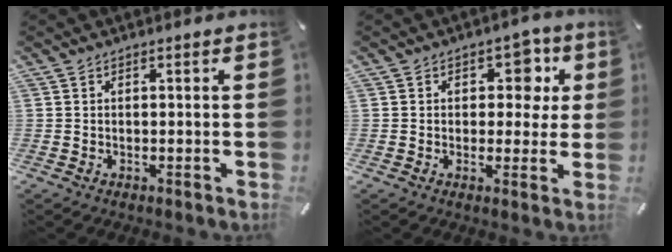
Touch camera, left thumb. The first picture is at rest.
{"total": 7.1, "force": [2.0, 5.5, 3.9], "torque": [-0.026, -0.008, 0.026]}